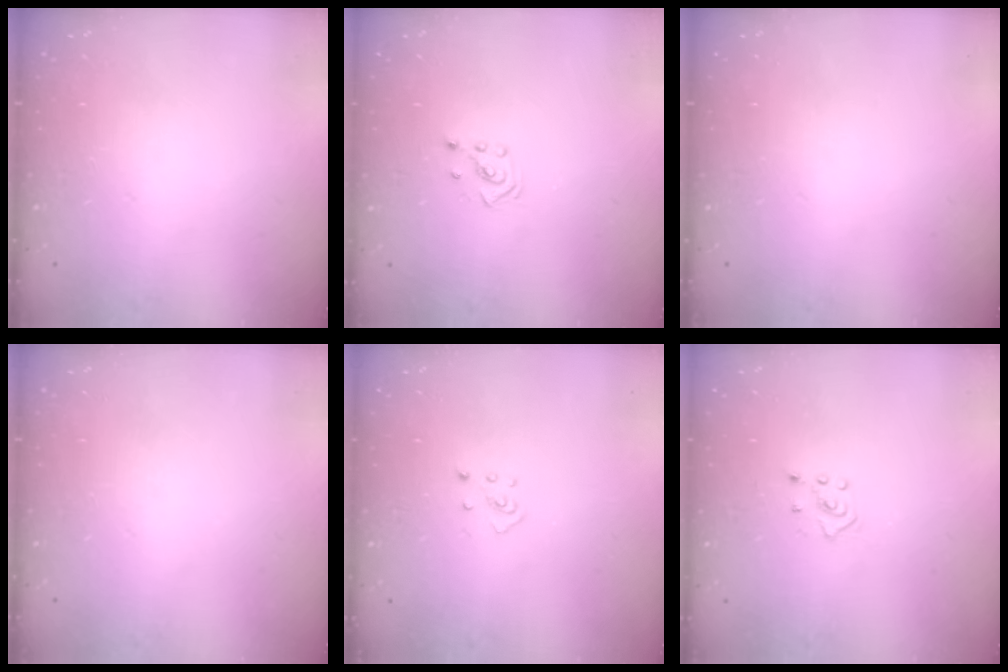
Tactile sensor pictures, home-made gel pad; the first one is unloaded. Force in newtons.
{"total": 2.1, "press": 1.9, "slide": 0.8}
{"total": 0.0}
{"total": 0.0}
{"total": 3.6, "press": 3.6, "slide": 0.4}
{"total": 2.4, "press": 2.4, "slide": 0.5}